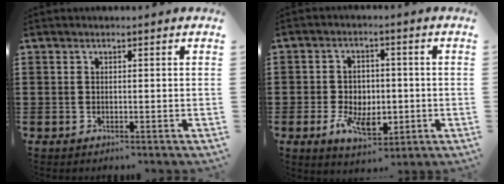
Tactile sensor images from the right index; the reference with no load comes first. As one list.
[{"total": 6.7, "force": [-1.8, 4.6, 4.5], "torque": [-0.079, 0.003, -0.037]}]